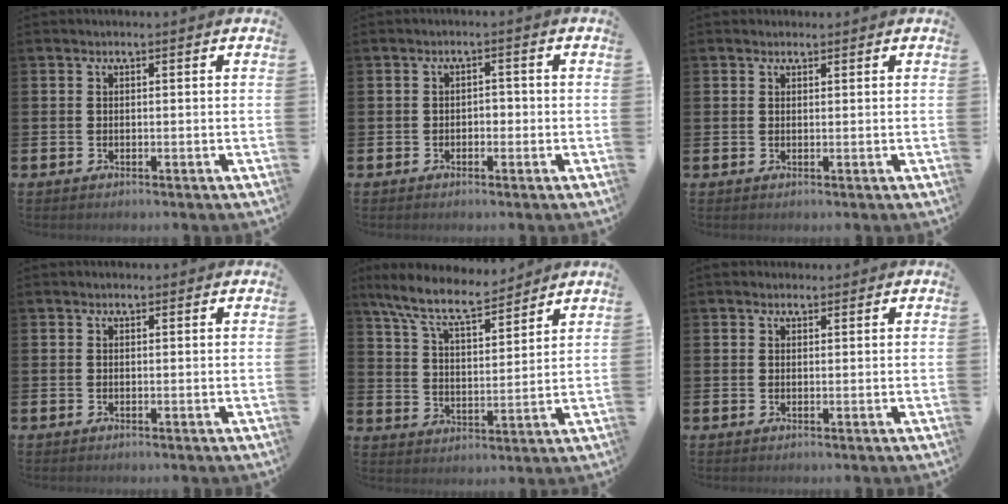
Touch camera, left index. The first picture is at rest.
{"total": 1.3, "force": [-0.7, 0.9, 0.6], "torque": [-0.005, 0.001, -0.018]}
{"total": 1.0, "force": [0.9, 0.4, 0.0], "torque": [0.007, 0.001, 0.015]}
{"total": 0.0}
{"total": 9.6, "force": [8.6, 2.1, 3.8], "torque": [-0.112, -0.041, 0.156]}
{"total": 1.3, "force": [1.1, 0.7, 0.2], "torque": [0.012, 0.002, 0.017]}